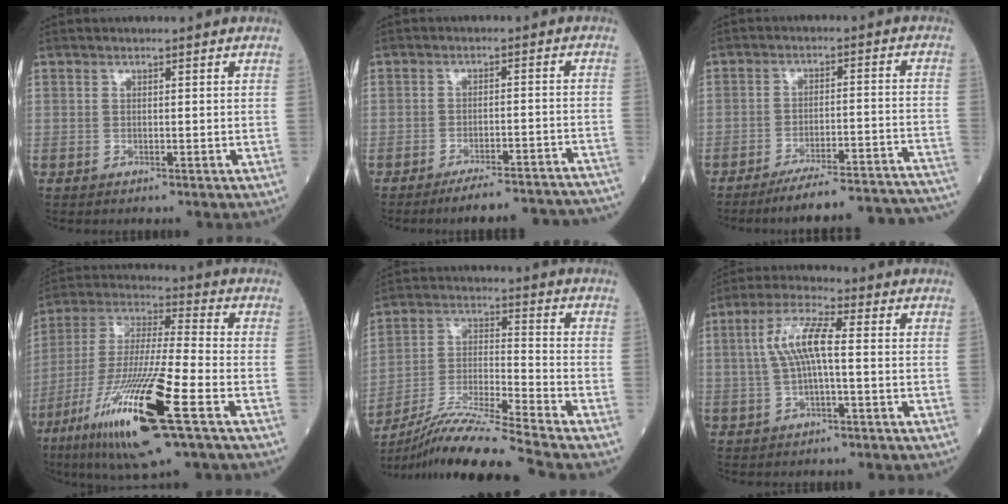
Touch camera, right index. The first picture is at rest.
{"total": 13.5, "force": [-12.9, 1.2, 3.8], "torque": [-0.028, 0.012, -0.147]}
{"total": 22.2, "force": [-21.0, -0.1, 7.3], "torque": [-0.040, -0.001, -0.271]}
{"total": 20.7, "force": [-9.4, 1.5, 18.3], "torque": [-0.379, -0.043, -0.172]}
{"total": 15.0, "force": [-12.8, -2.0, 7.5], "torque": [-0.144, -0.013, -0.233]}
{"total": 7.3, "force": [0.5, 1.3, 7.2], "torque": [-0.153, 0.018, 0.007]}